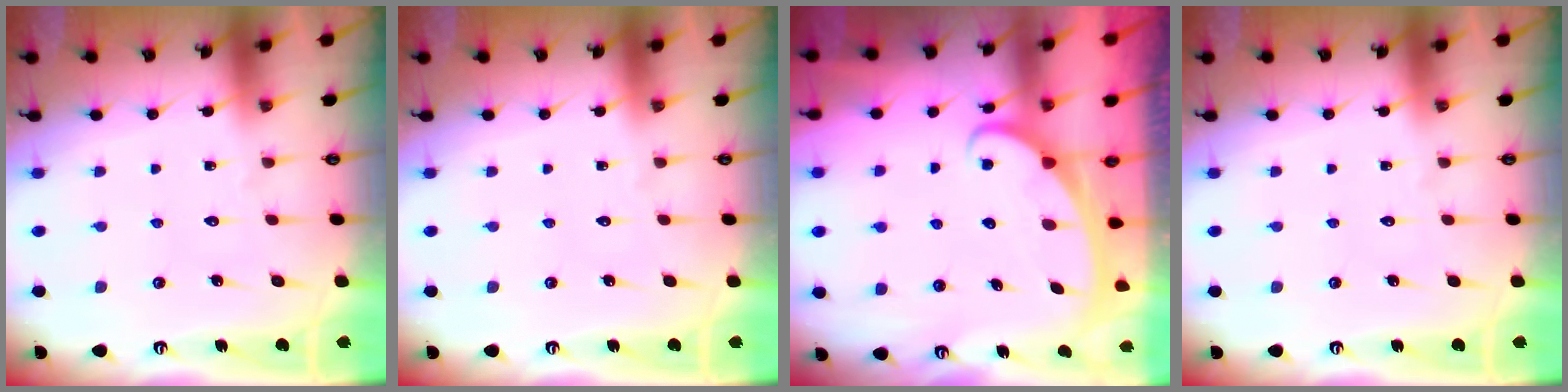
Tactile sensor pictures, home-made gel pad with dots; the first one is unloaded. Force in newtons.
{"total": 0.0}
{"total": 2.3, "press": 2.3, "slide": 0.4}
{"total": 0.0}